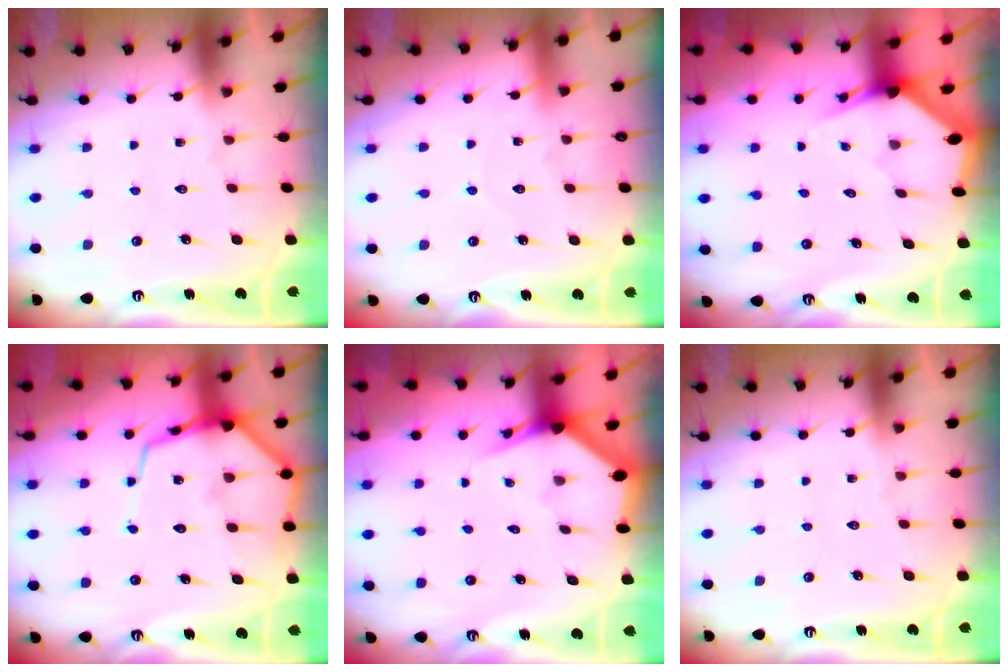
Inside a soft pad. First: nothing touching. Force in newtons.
{"total": 3.7, "press": 3.7, "slide": 0.2}
{"total": 2.8, "press": 2.8, "slide": 0.1}
{"total": 12.2, "press": 12.2, "slide": 1.1}
{"total": 2.7, "press": 2.7, "slide": 0.2}
{"total": 0.0}